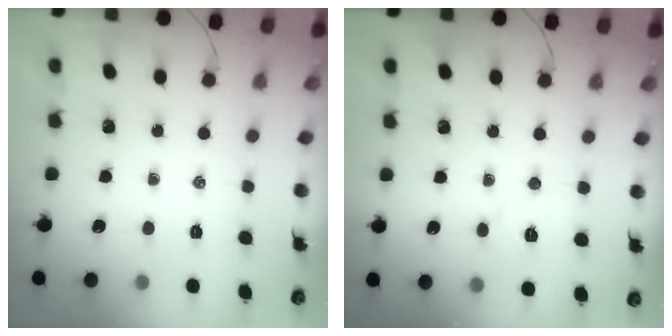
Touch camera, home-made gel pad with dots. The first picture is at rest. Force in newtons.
{"total": 4.9, "press": 4.9, "slide": 0.7}